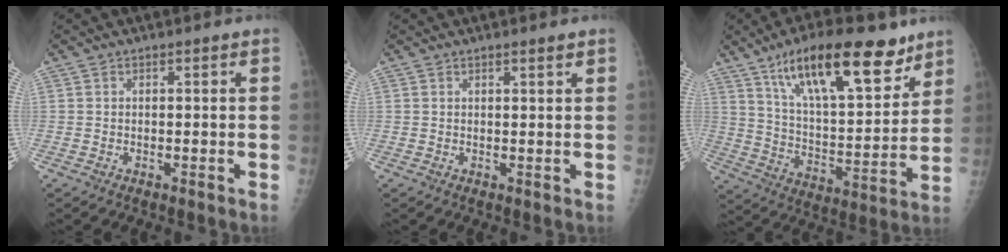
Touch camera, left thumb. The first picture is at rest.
{"total": 1.2, "force": [0.9, 0.0, 0.7], "torque": [-0.009, -0.006, 0.014]}
{"total": 23.0, "force": [14.3, 8.0, 16.1], "torque": [-0.229, -0.053, 0.243]}